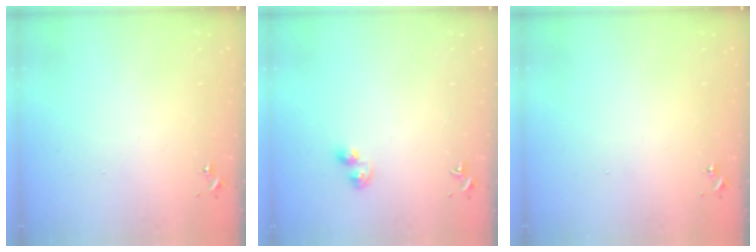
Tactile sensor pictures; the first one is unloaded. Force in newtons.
{"total": 5.0, "press": 5.0, "slide": 0.5}
{"total": 0.0}